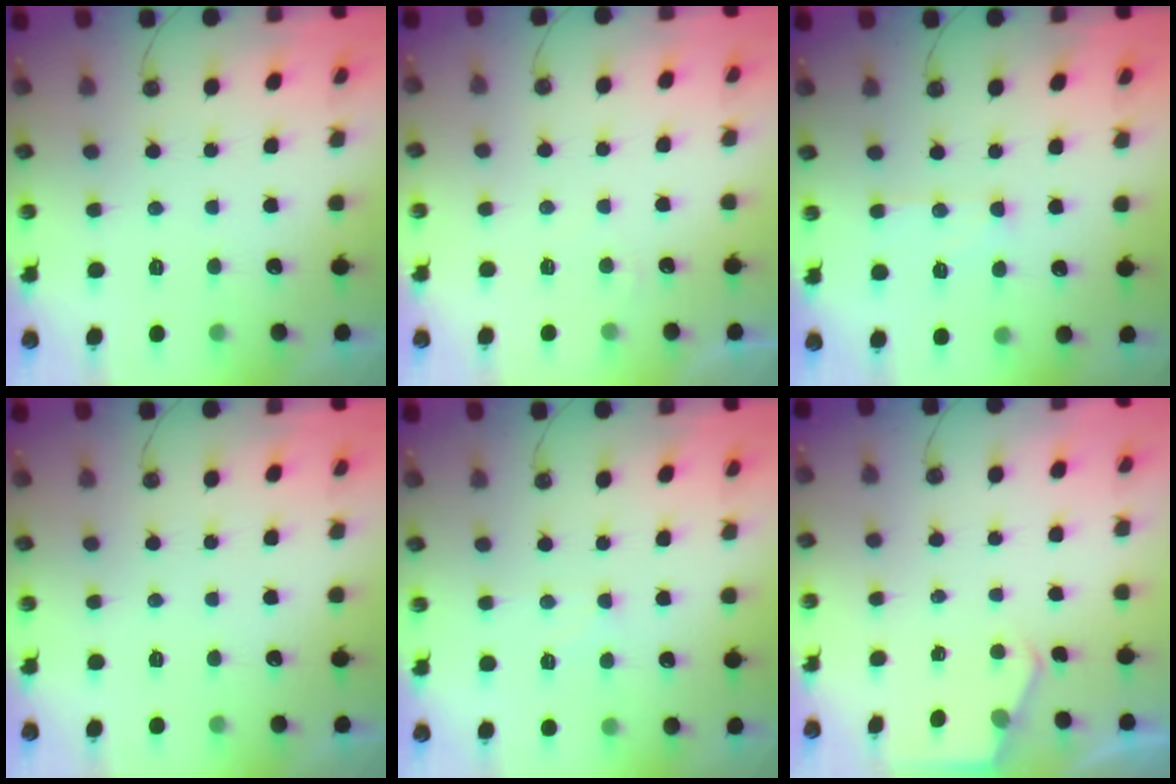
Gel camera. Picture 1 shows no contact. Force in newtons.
{"total": 3.6, "press": 3.6, "slide": 0.5}
{"total": 7.1, "press": 7.1, "slide": 0.6}
{"total": 0.0}
{"total": 5.5, "press": 5.5, "slide": 0.7}
{"total": 2.3, "press": 2.3, "slide": 0.3}